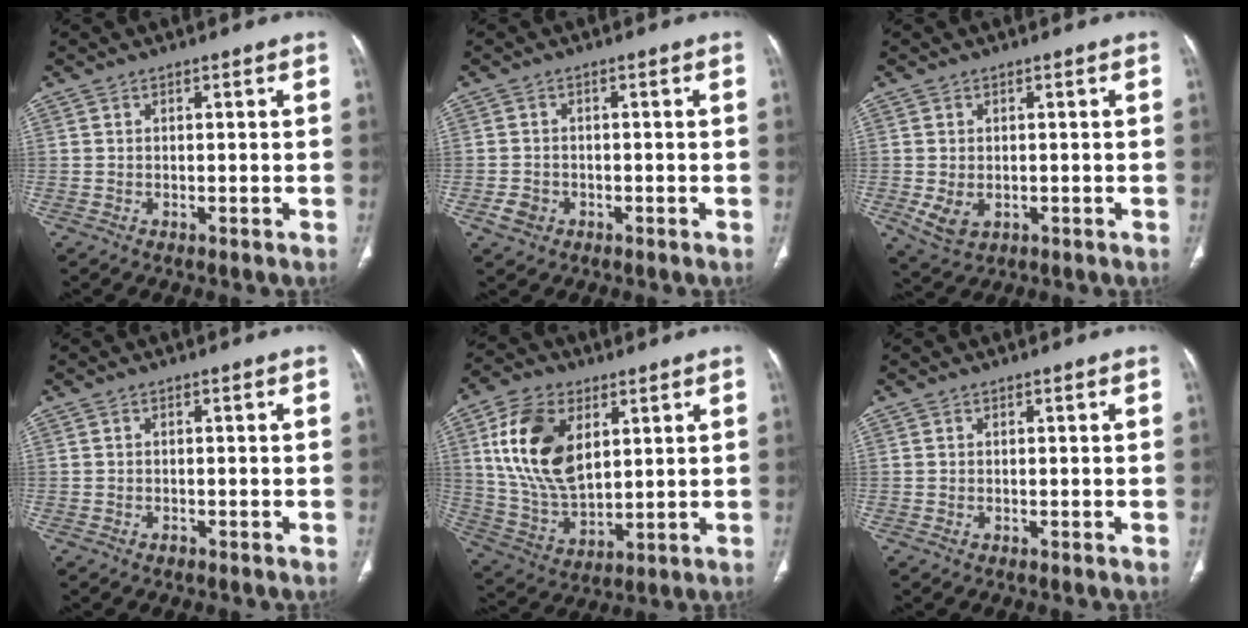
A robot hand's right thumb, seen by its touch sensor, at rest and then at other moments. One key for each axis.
{"total": 2.7, "fx": -1.1, "fy": 2.2, "fz": 1.0, "tx": -0.016, "ty": 0.007, "tz": -0.017}
{"total": 4.5, "fx": -0.8, "fy": 3.2, "fz": 3.0, "tx": -0.058, "ty": -0.007, "tz": -0.001}
{"total": 0.6, "fx": -0.5, "fy": 0.3, "fz": 0.1, "tx": -0.003, "ty": 0.000, "tz": -0.009}
{"total": 17.1, "fx": 5.4, "fy": 10.2, "fz": 12.6, "tx": -0.223, "ty": -0.017, "tz": 0.111}
{"total": 0.0}